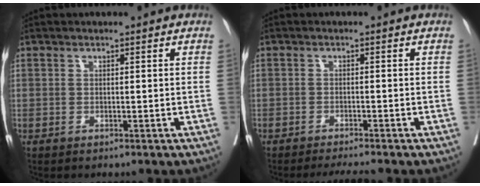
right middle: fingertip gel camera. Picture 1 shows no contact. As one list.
[{"total": 3.6, "force": [-3.3, -0.5, 1.3], "torque": [-0.017, -0.010, -0.051]}]